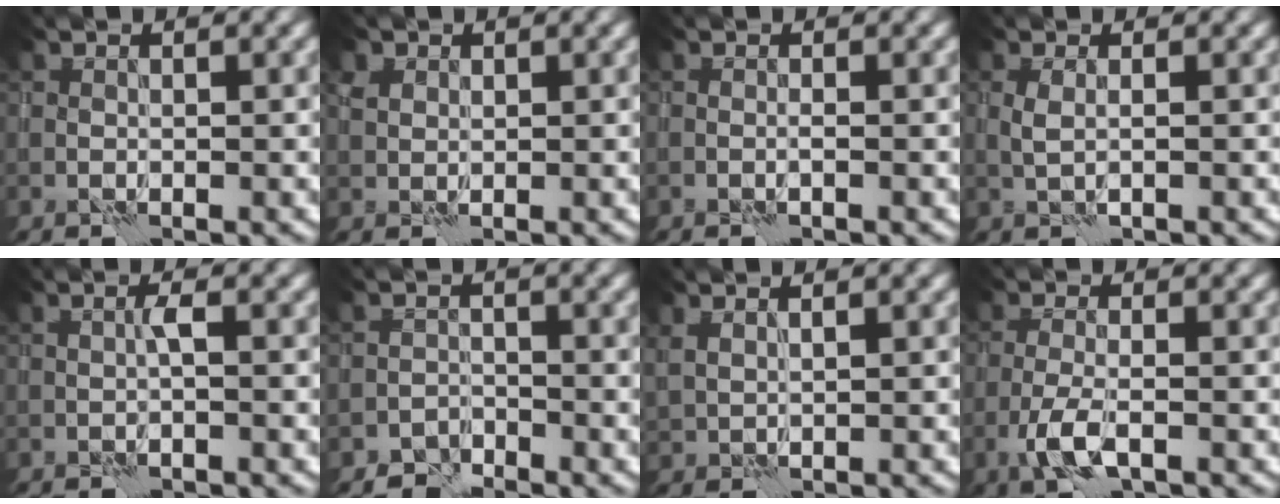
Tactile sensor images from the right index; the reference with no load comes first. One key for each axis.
{"total": 1.6, "fx": 0.9, "fy": 1.3, "fz": 0.2, "tx": -0.004, "ty": 0.004, "tz": 0.016}
{"total": 0.0}
{"total": 0.8, "fx": 0.4, "fy": 0.2, "fz": 0.7, "tx": -0.013, "ty": 0.001, "tz": 0.007}
{"total": 0.6, "fx": -0.1, "fy": -0.1, "fz": 0.6, "tx": -0.006, "ty": 0.006, "tz": -0.001}
{"total": 1.7, "fx": -1.6, "fy": 0.6, "fz": -0.4, "tx": 0.014, "ty": 0.005, "tz": -0.035}
{"total": 1.2, "fx": 1.1, "fy": 0.4, "fz": 0.4, "tx": -0.007, "ty": -0.002, "tz": 0.025}
{"total": 3.0, "fx": -1.4, "fy": 1.1, "fz": 2.4, "tx": -0.055, "ty": 0.000, "tz": -0.032}